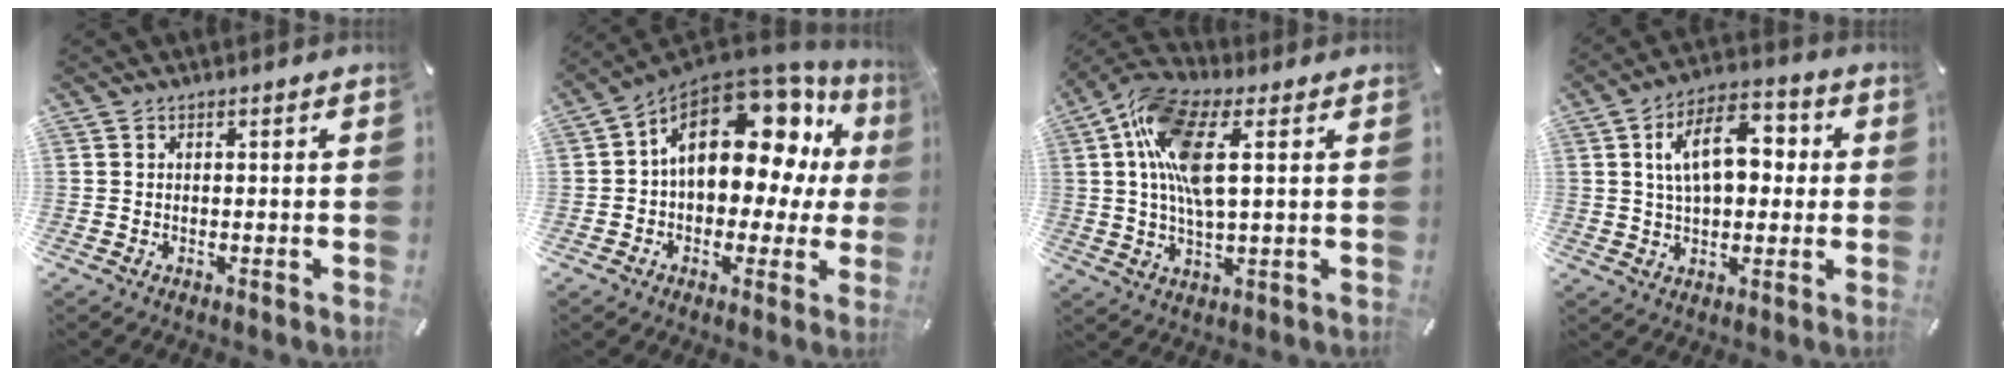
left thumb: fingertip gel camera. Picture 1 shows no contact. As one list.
[{"total": 20.7, "force": [6.8, 12.4, 15.2], "torque": [-0.224, -0.040, 0.113]}, {"total": 13.6, "force": [3.9, 5.6, 11.8], "torque": [-0.258, -0.004, 0.066]}, {"total": 12.9, "force": [2.4, 7.8, 10.0], "torque": [-0.166, 0.011, 0.040]}]